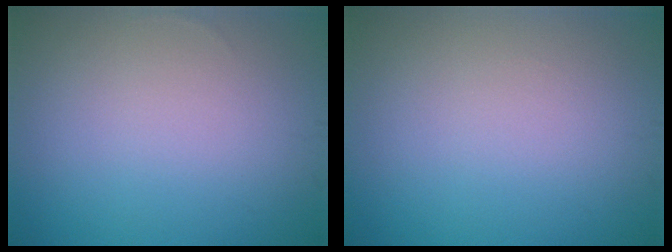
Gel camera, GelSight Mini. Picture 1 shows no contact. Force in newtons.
{"total": 0.0}